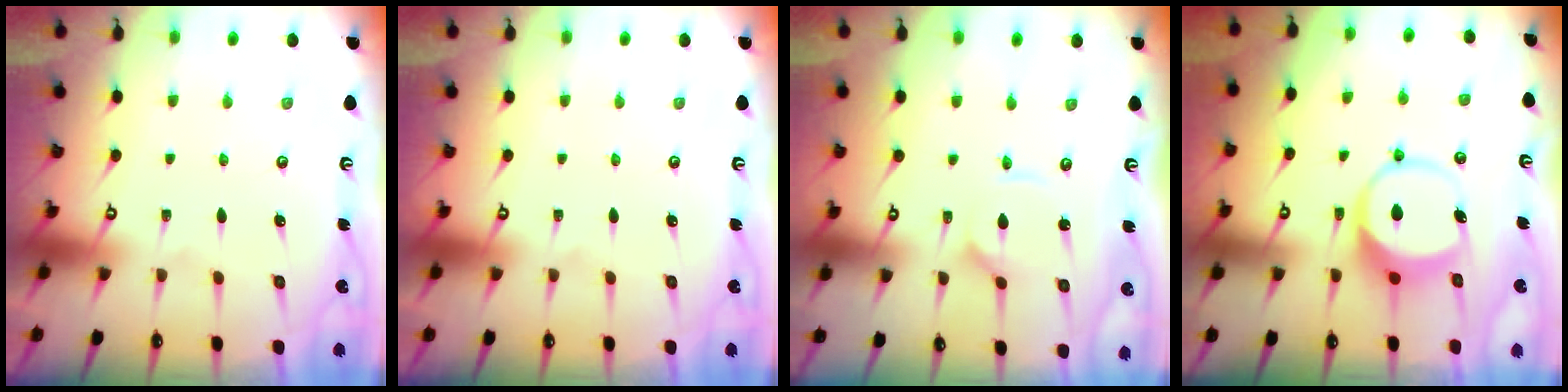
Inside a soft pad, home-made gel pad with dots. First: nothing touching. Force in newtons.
{"total": 0.0}
{"total": 3.6, "press": 3.6, "slide": 0.5}
{"total": 7.6, "press": 7.5, "slide": 1.3}